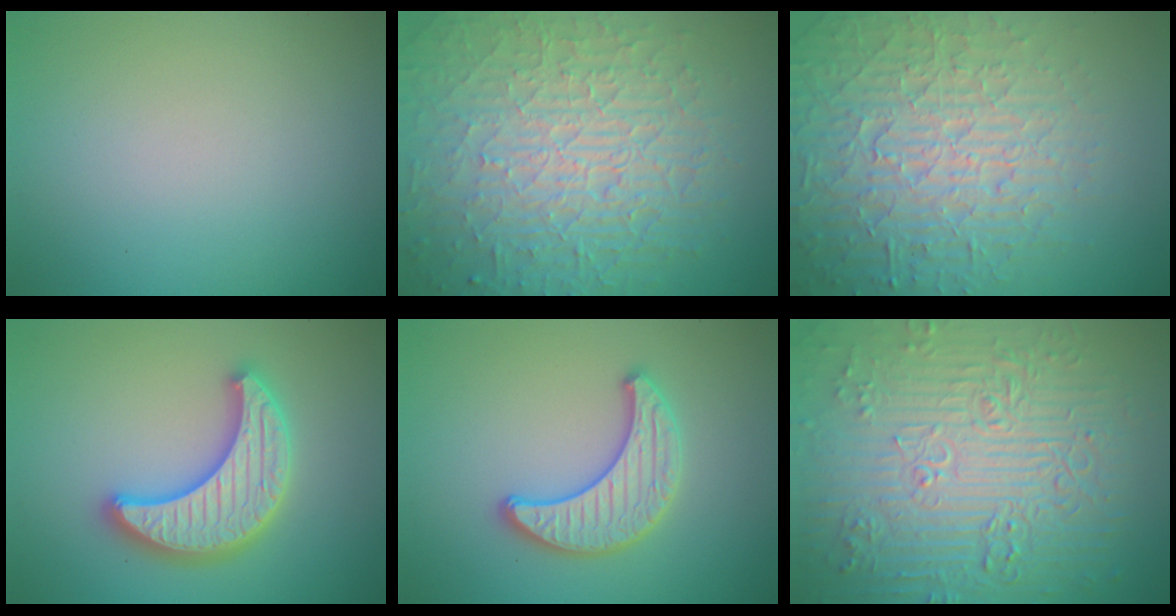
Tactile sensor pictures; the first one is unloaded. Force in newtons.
{"total": 10.1, "press": 6.7, "slide": 7.5}
{"total": 7.4, "press": 7.2, "slide": 1.8}
{"total": 5.3, "press": 5.2, "slide": 0.9}
{"total": 3.4, "press": 3.4, "slide": 0.2}
{"total": 11.0, "press": 7.3, "slide": 8.2}